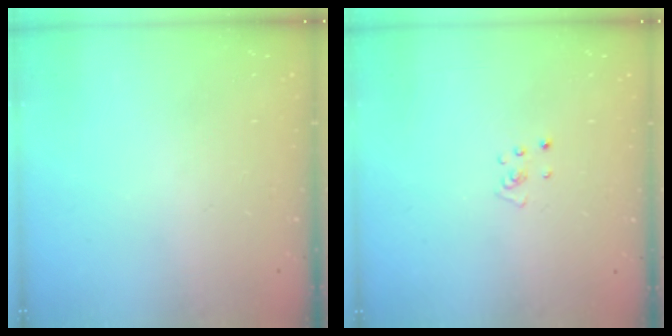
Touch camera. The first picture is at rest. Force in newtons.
{"total": 2.2, "press": 2.2, "slide": 0.2}